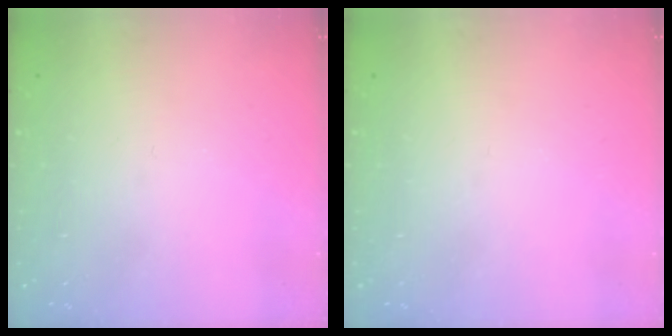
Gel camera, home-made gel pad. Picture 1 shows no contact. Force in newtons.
{"total": 0.0}